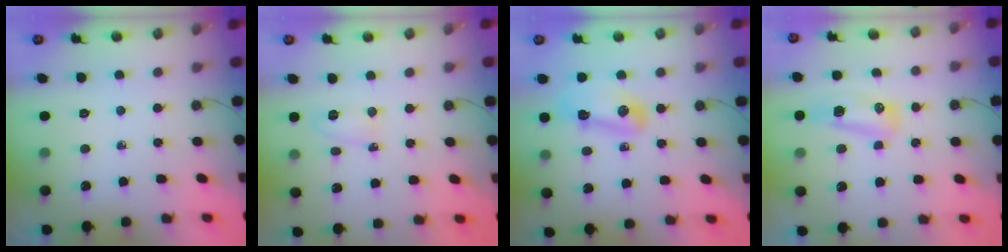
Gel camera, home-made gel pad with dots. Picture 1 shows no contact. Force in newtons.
{"total": 12.9, "press": 5.0, "slide": 11.9}
{"total": 7.4, "press": 7.4, "slide": 0.8}
{"total": 13.2, "press": 10.3, "slide": 8.3}